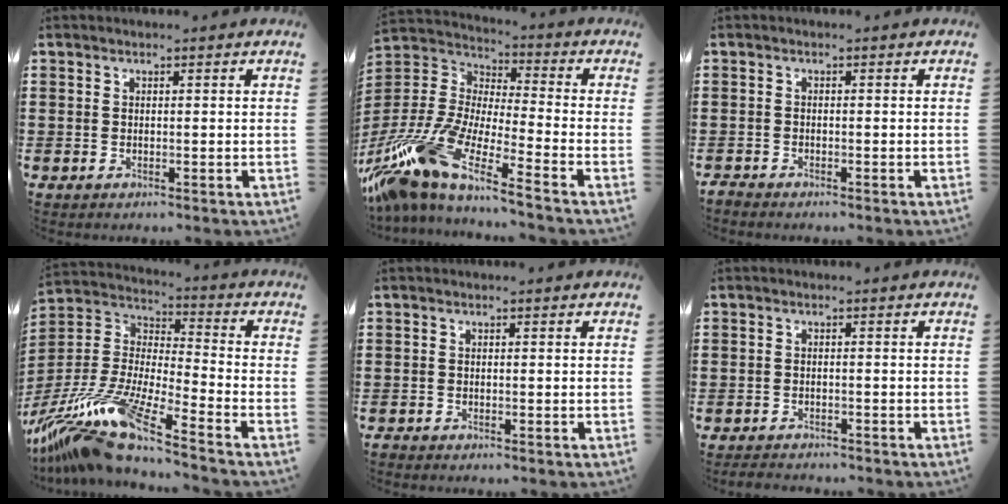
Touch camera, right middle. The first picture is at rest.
{"total": 12.6, "force": [-10.3, 2.1, 6.9], "torque": [-0.184, -0.007, -0.214]}
{"total": 1.2, "force": [-1.2, 0.3, 0.0], "torque": [-0.004, 0.004, -0.026]}
{"total": 14.7, "force": [-12.1, 0.1, 8.4], "torque": [-0.192, -0.004, -0.240]}
{"total": 0.7, "force": [-0.7, 0.3, 0.0], "torque": [-0.001, 0.002, -0.016]}
{"total": 1.9, "force": [-1.8, 0.4, -0.1], "torque": [-0.004, 0.002, -0.041]}